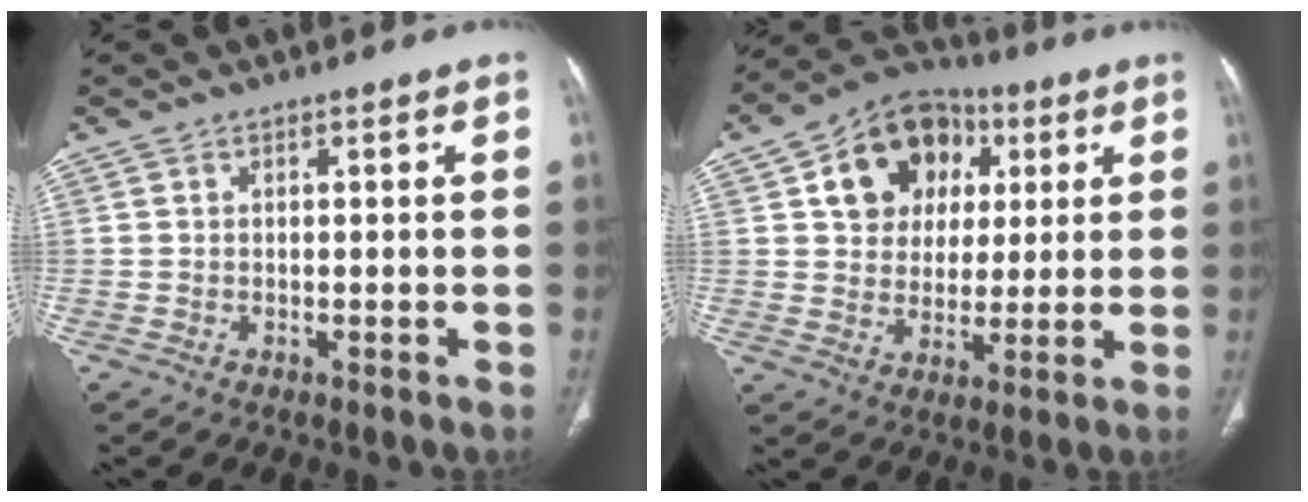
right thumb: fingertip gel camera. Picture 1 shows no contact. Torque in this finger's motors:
{"motor_torque": [-0.21, 0.28, 0.02, 0.02, 0.12]}